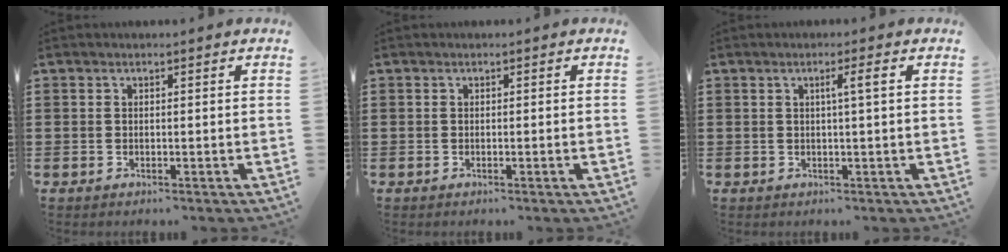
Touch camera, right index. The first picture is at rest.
{"total": 0.5, "force": [-0.2, -0.3, 0.4], "torque": [-0.006, -0.005, -0.003]}
{"total": 2.4, "force": [0.3, -0.3, 2.3], "torque": [-0.042, -0.002, 0.001]}